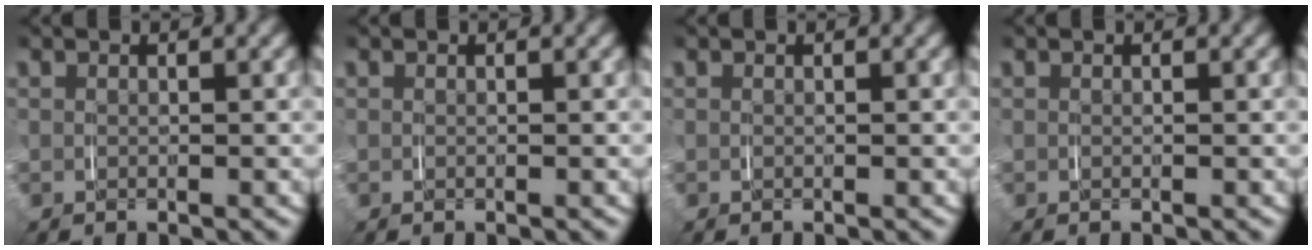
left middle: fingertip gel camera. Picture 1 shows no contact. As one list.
[{"total": 0.0}, {"total": 0.0}, {"total": 0.0}]